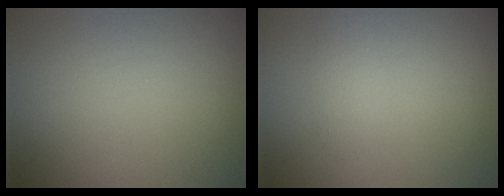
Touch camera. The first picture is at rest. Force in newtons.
{"total": 1.0, "press": 1.0, "slide": 0.0}